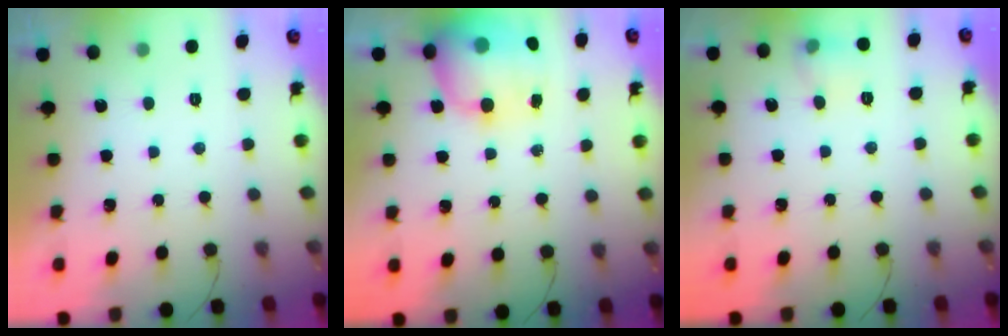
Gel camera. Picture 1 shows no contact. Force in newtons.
{"total": 15.9, "press": 15.5, "slide": 3.7}
{"total": 6.6, "press": 6.4, "slide": 1.5}